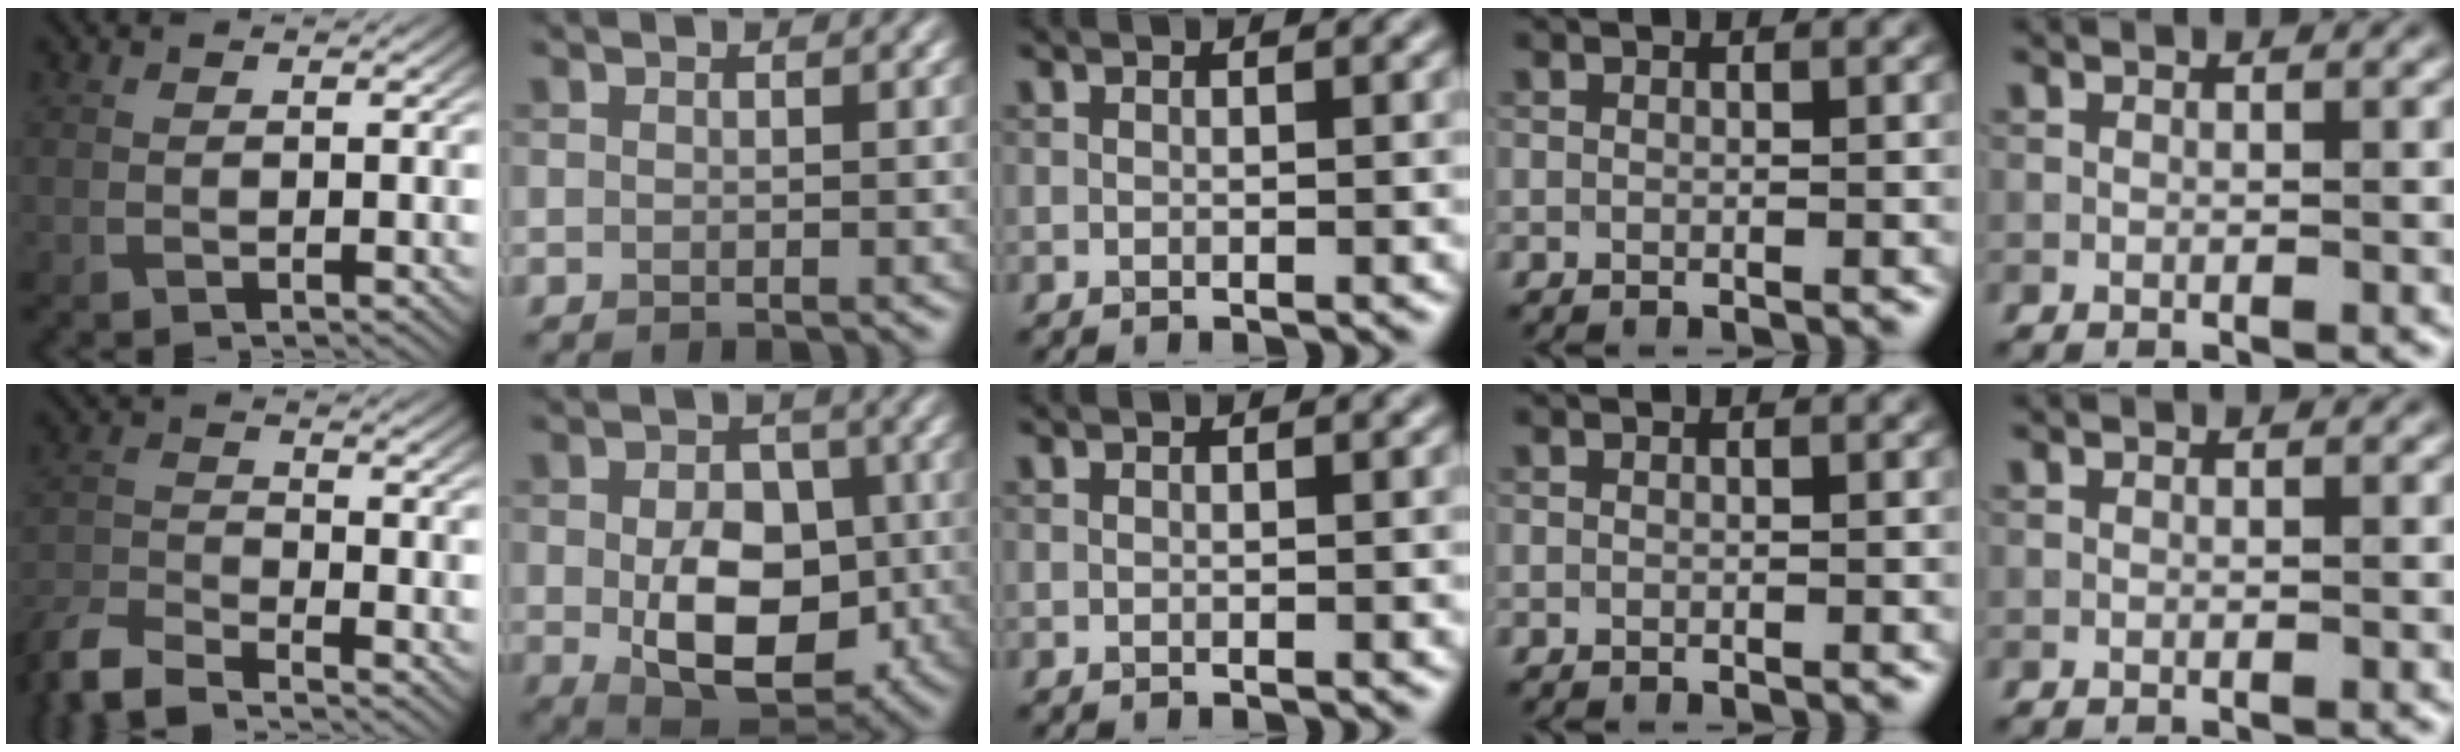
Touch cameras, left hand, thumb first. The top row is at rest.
{"thumb": {"total": 6.7, "force": [-6.2, 1.2, 2.3], "torque": [-0.053, -0.013, -0.131]}, "index": {"total": 8.6, "force": [-1.1, 5.6, 6.5], "torque": [-0.105, -0.015, -0.011]}}